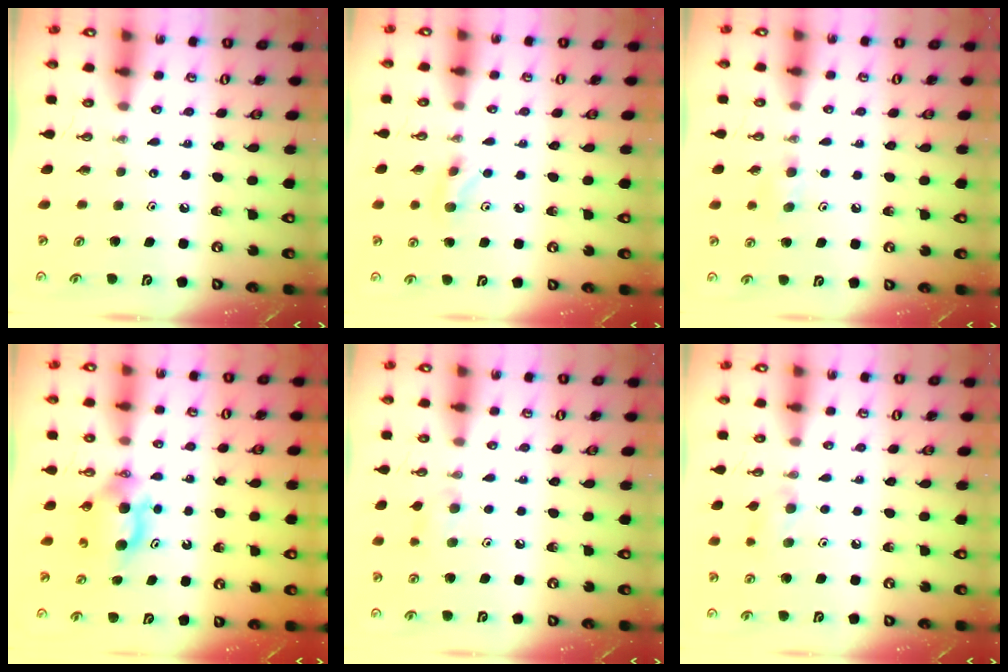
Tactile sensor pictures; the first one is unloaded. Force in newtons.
{"total": 4.8, "press": 4.7, "slide": 1.1}
{"total": 5.2, "press": 4.5, "slide": 2.5}
{"total": 5.9, "press": 5.8, "slide": 1.1}
{"total": 6.9, "press": 6.8, "slide": 1.2}
{"total": 6.5, "press": 6.4, "slide": 1.4}